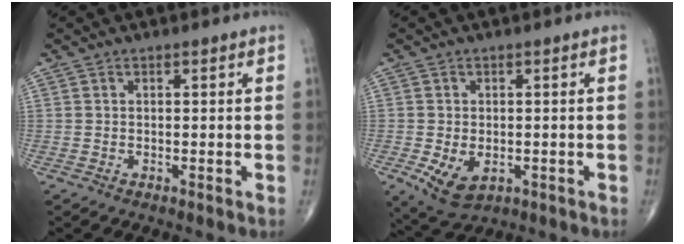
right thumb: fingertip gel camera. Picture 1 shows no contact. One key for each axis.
{"total": 6.7, "fx": -1.9, "fy": 4.2, "fz": 4.8, "tx": -0.082, "ty": -0.006, "tz": -0.019}